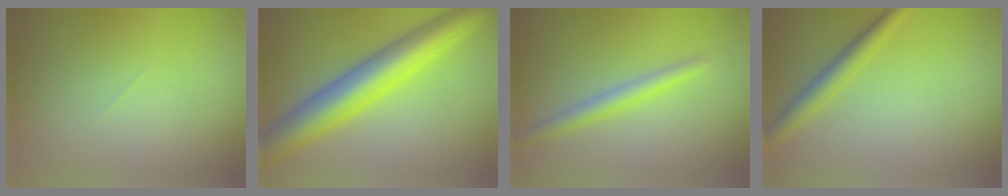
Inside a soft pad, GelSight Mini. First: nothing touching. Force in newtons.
{"total": 8.4, "press": 8.4, "slide": 0.1}
{"total": 2.4, "press": 2.4, "slide": 0.0}
{"total": 2.6, "press": 2.6, "slide": 0.0}